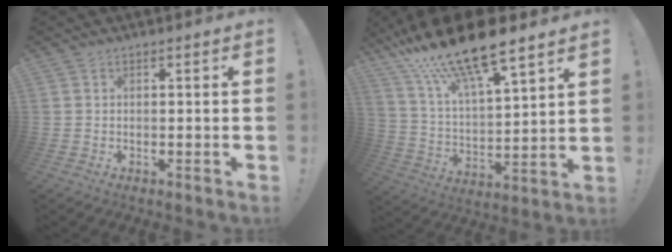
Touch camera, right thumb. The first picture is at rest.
{"total": 18.6, "force": [13.9, 4.5, 11.6], "torque": [-0.220, -0.092, 0.242]}